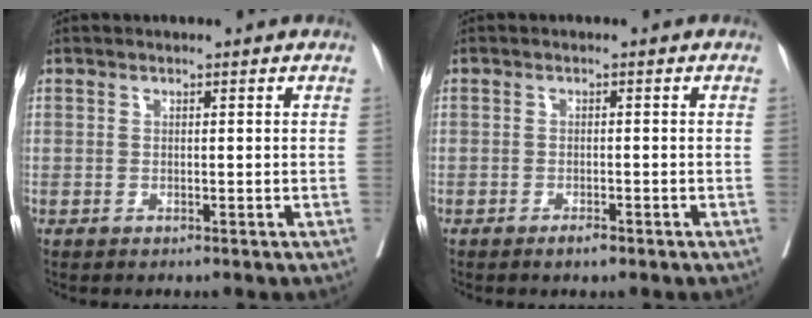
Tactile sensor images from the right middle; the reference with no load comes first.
{"total": 1.4, "force": [-1.0, 0.3, 0.9], "torque": [-0.015, -0.001, -0.014]}